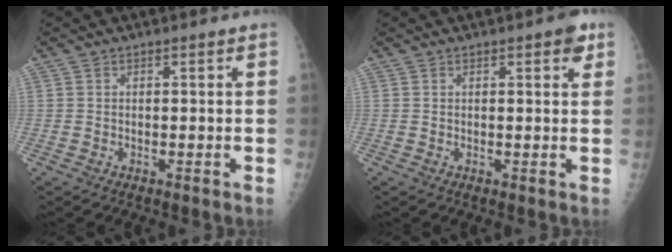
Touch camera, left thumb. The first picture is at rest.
{"total": 2.9, "force": [1.5, 1.0, 2.2], "torque": [-0.017, -0.002, 0.014]}